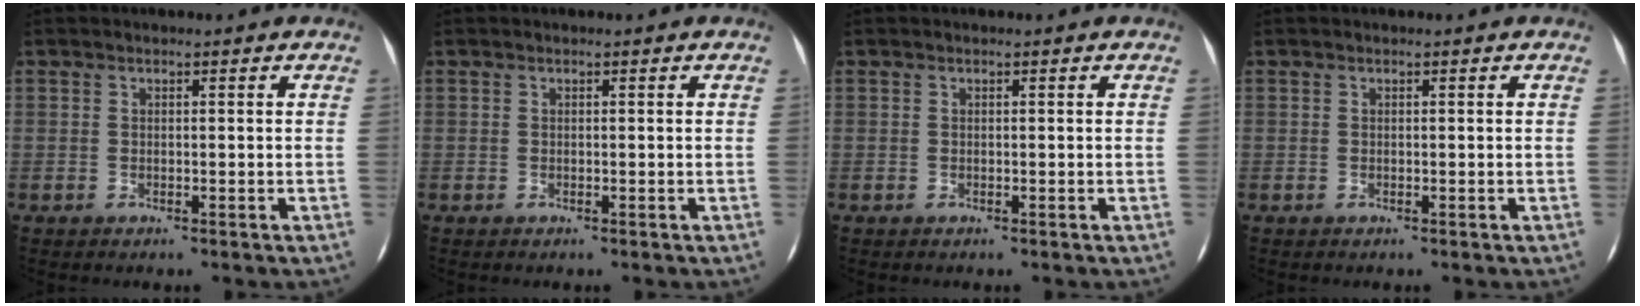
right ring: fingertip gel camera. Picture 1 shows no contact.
{"total": 0.0}
{"total": 0.0}
{"total": 0.0}